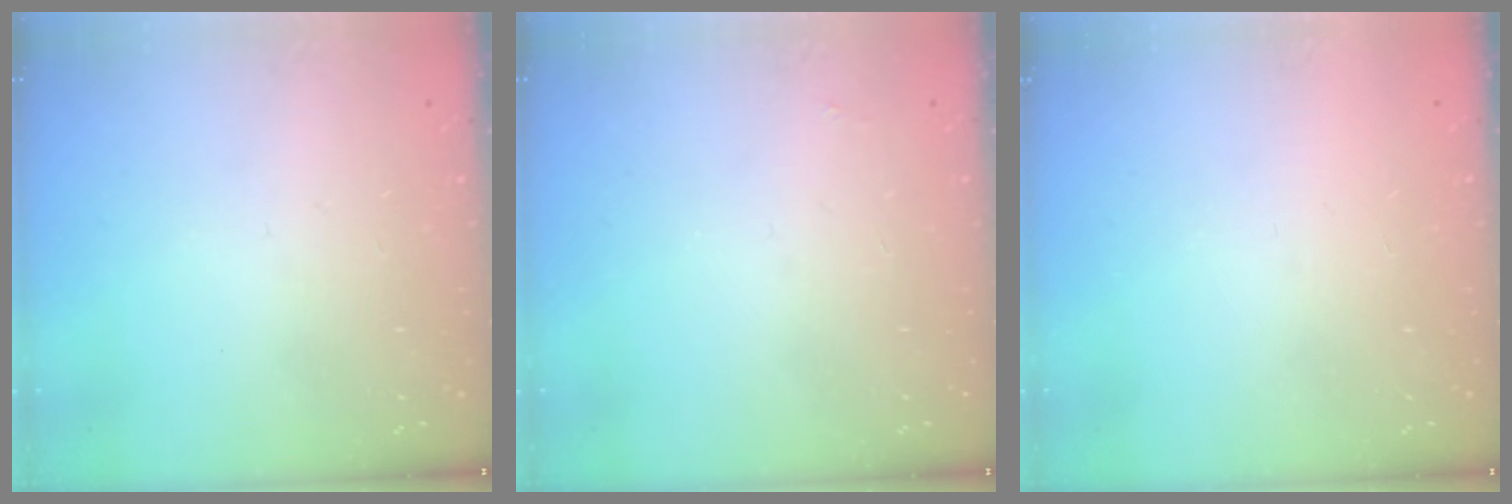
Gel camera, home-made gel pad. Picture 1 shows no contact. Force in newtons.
{"total": 1.9, "press": 1.9, "slide": 0.3}
{"total": 1.5, "press": 1.5, "slide": 0.1}